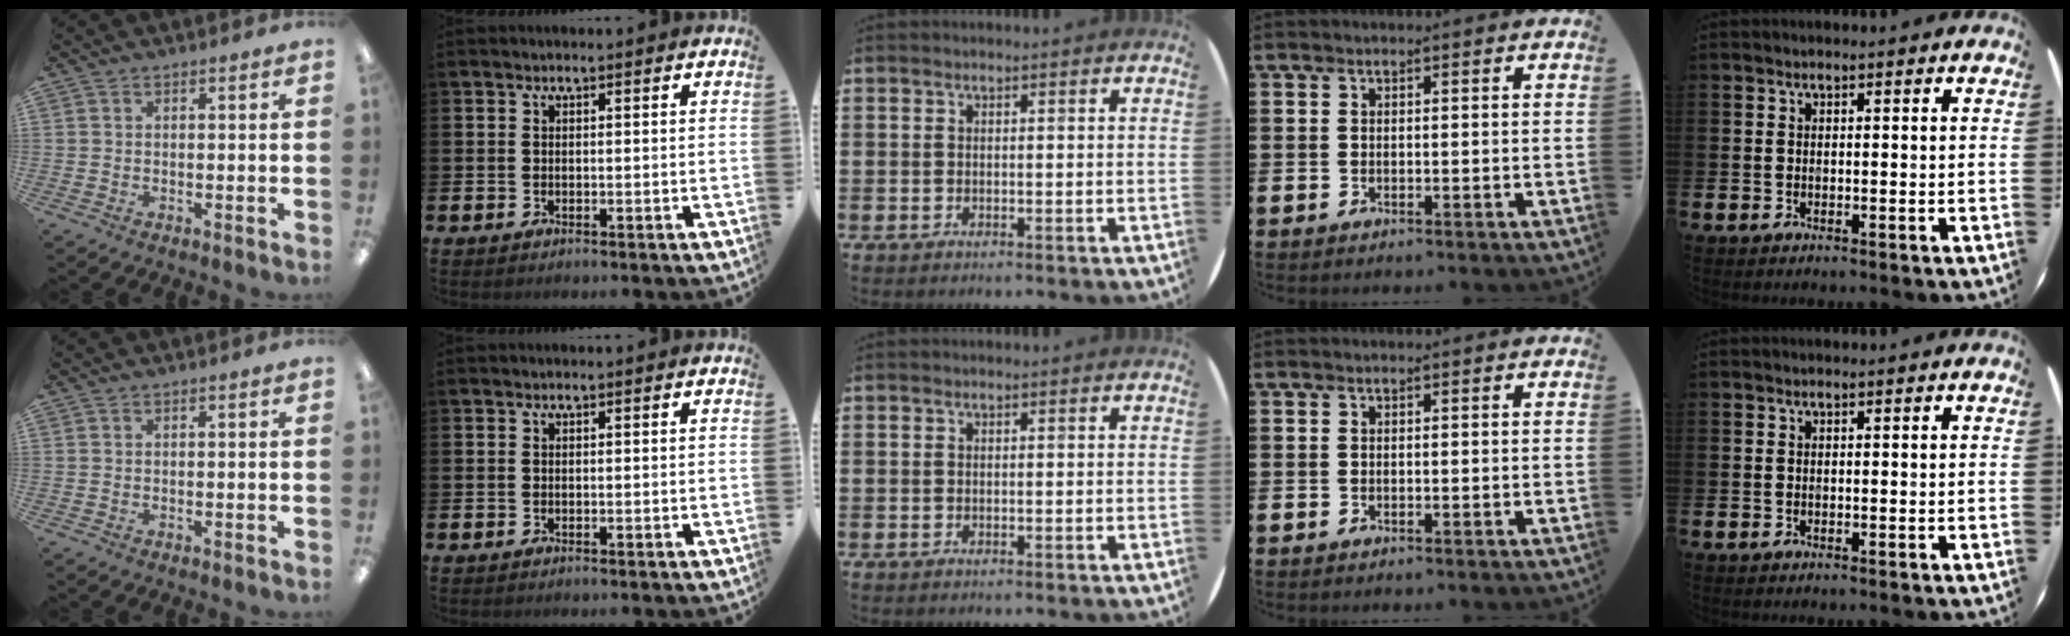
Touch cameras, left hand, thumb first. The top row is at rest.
{}